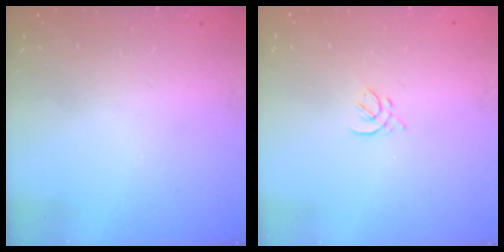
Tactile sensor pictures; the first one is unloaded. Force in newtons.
{"total": 2.0, "press": 1.9, "slide": 0.7}